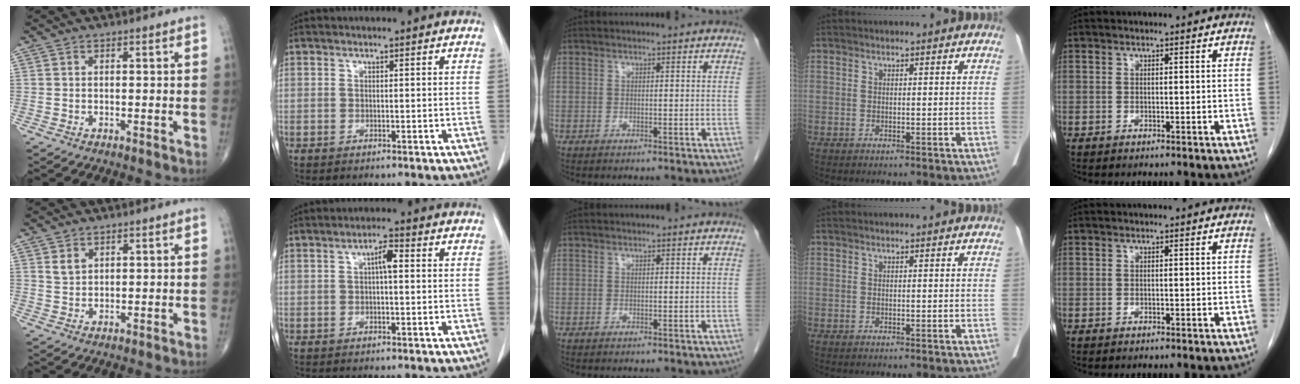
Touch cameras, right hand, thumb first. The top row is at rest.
{"thumb": {"total": 2.3, "force": [1.2, 1.5, 1.1], "torque": [-0.015, -0.007, 0.028]}, "index": {"total": 2.9, "force": [0.4, 0.6, 2.8], "torque": [-0.048, 0.006, 0.006]}}